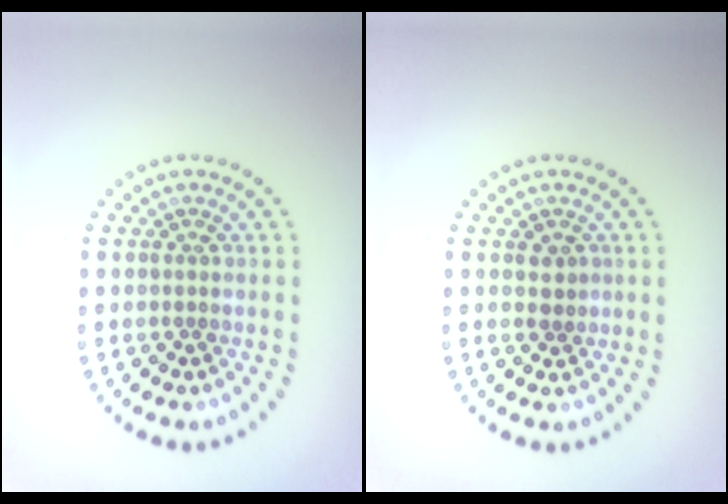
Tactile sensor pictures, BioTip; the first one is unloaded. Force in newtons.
{"total": 1.2, "press": 1.1, "slide": 0.4}